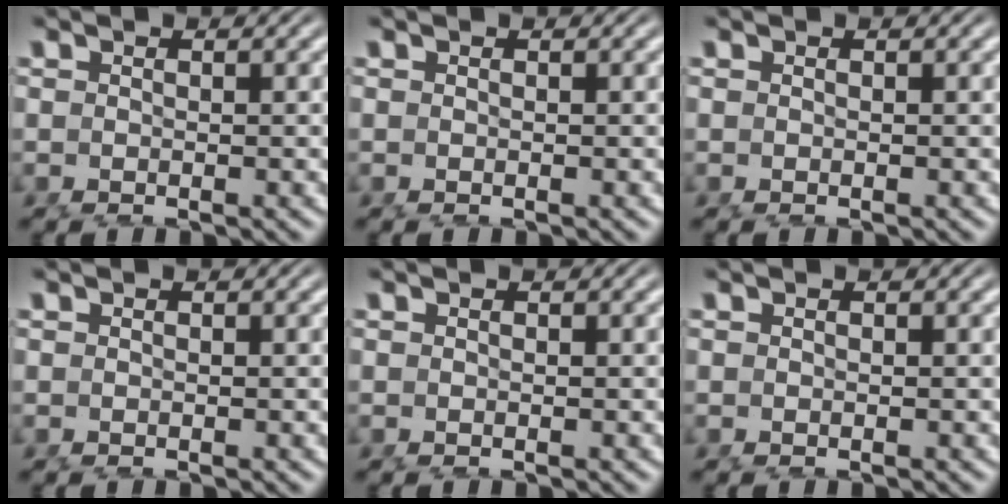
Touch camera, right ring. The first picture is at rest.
{"total": 0.0}
{"total": 0.0}
{"total": 0.0}
{"total": 0.0}
{"total": 0.0}